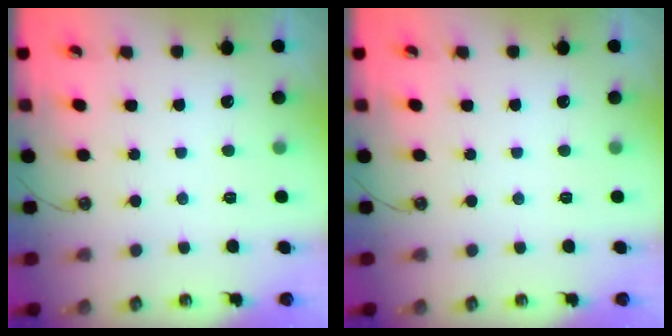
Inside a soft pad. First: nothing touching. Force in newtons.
{"total": 0.0}